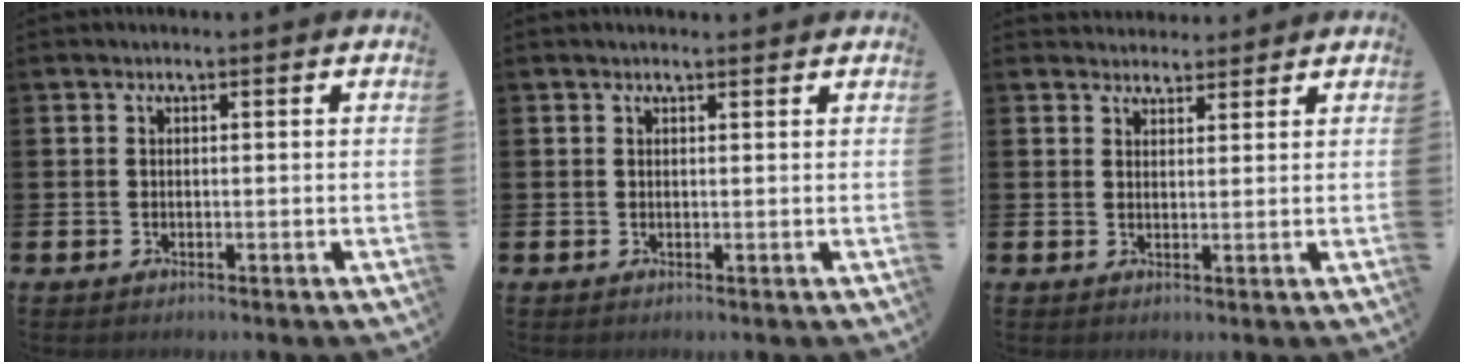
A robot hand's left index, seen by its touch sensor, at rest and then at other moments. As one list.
[{"total": 1.0, "force": [0.9, 0.1, 0.3], "torque": [0.004, -0.002, 0.014]}, {"total": 3.0, "force": [2.9, 0.9, -0.3], "torque": [0.009, -0.013, 0.052]}]